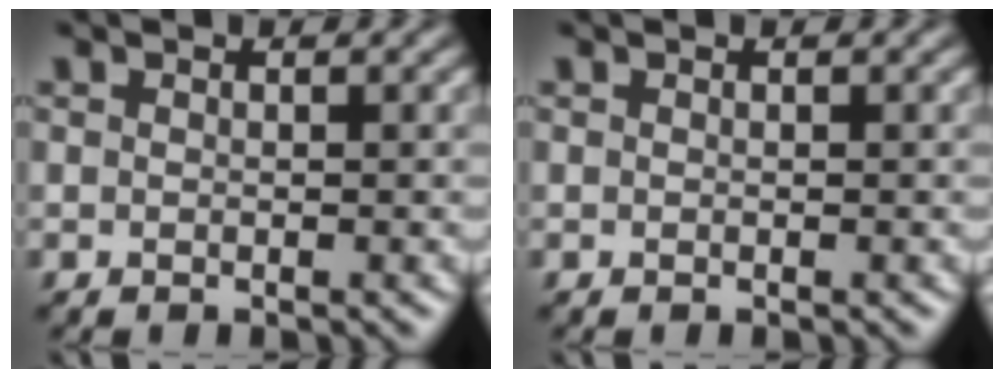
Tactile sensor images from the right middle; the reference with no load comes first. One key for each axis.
{"total": 0.0}